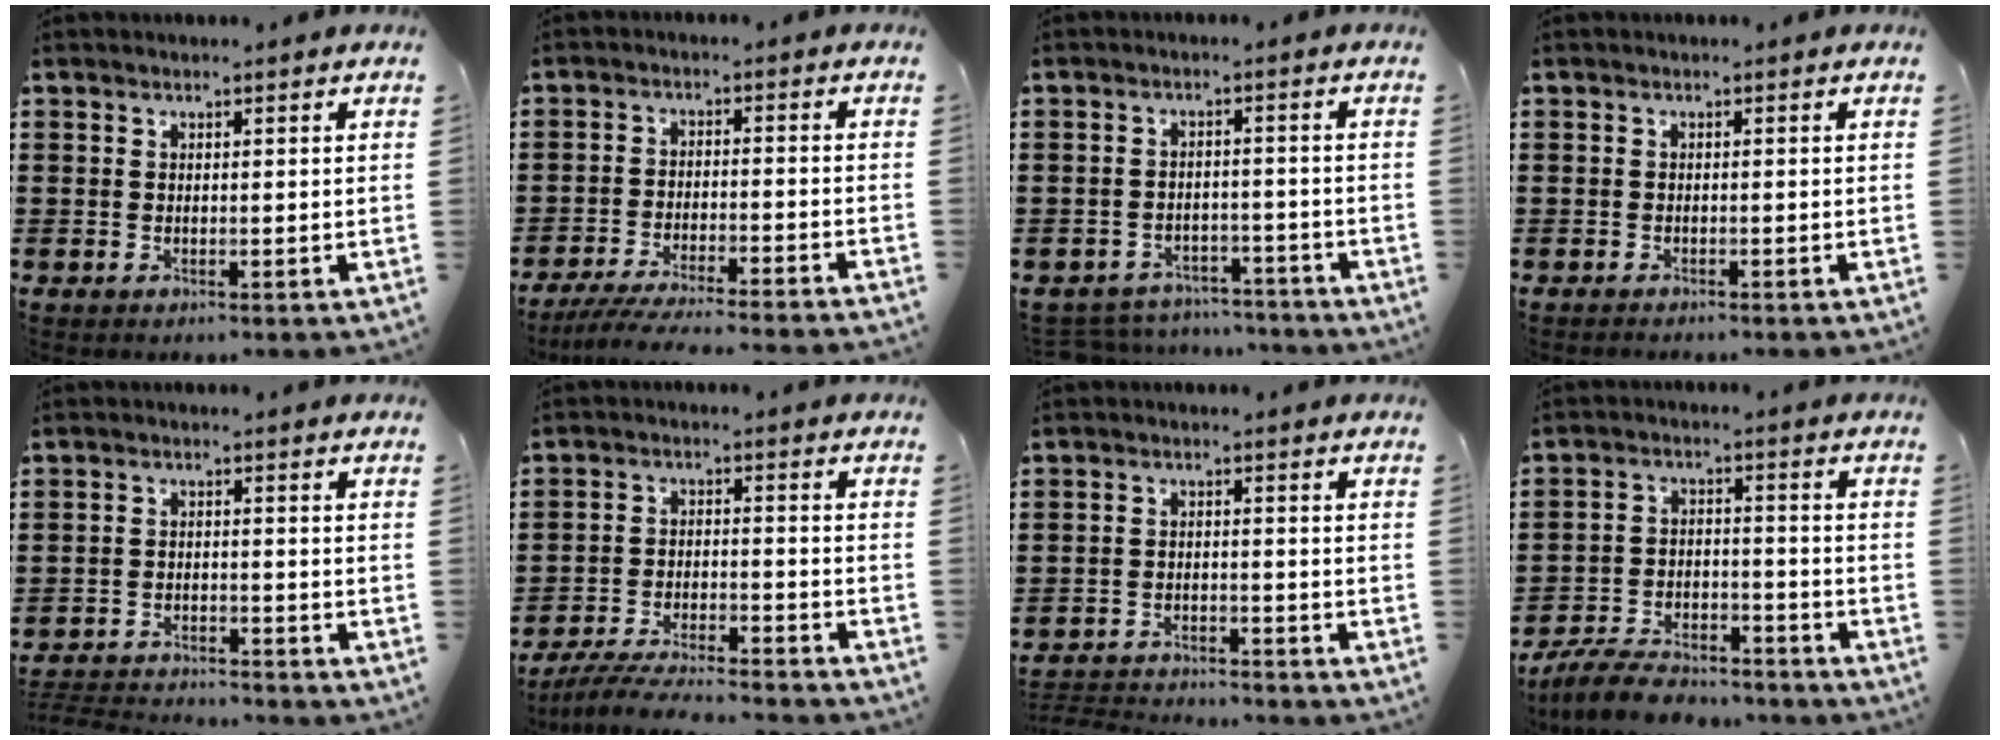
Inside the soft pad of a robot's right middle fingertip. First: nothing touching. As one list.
[{"total": 5.2, "force": [-4.9, -0.1, 1.7], "torque": [-0.035, -0.011, -0.096]}, {"total": 4.2, "force": [-4.1, 0.8, 0.0], "torque": [-0.014, 0.003, -0.089]}, {"total": 0.6, "force": [-0.6, 0.0, 0.0], "torque": [-0.002, 0.000, -0.013]}, {"total": 3.2, "force": [-3.2, 0.3, 0.2], "torque": [-0.008, 0.002, -0.069]}, {"total": 6.3, "force": [-6.0, 0.3, 1.9], "torque": [-0.040, -0.006, -0.116]}, {"total": 3.0, "force": [-3.0, 0.3, 0.0], "torque": [-0.007, 0.001, -0.065]}, {"total": 7.7, "force": [-7.1, 1.7, 2.4], "torque": [-0.049, 0.014, -0.137]}]